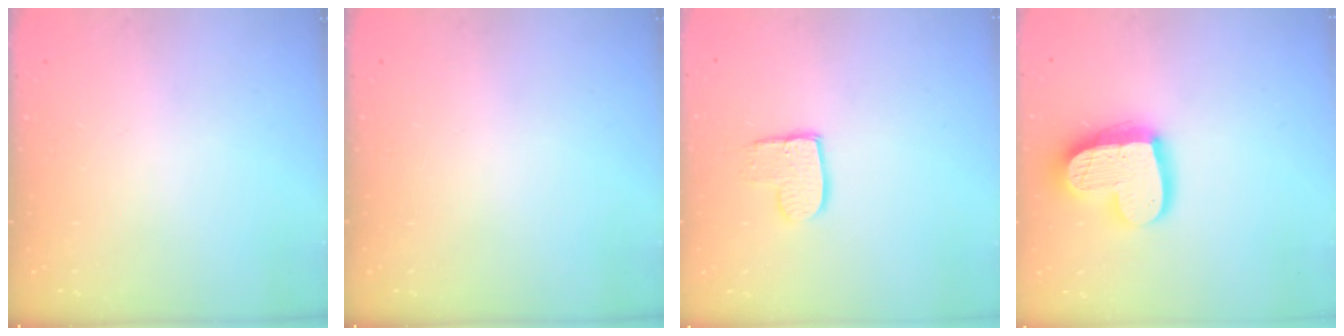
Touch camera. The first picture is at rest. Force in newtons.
{"total": 0.0}
{"total": 9.0, "press": 9.0, "slide": 0.7}
{"total": 20.0, "press": 20.0, "slide": 1.7}